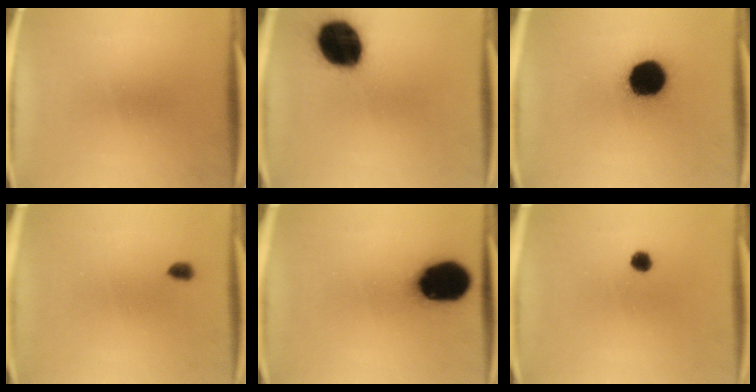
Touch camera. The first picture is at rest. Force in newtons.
{"total": 18.5}
{"total": 17.0}
{"total": 2.1}
{"total": 18.9}
{"total": 1.8}